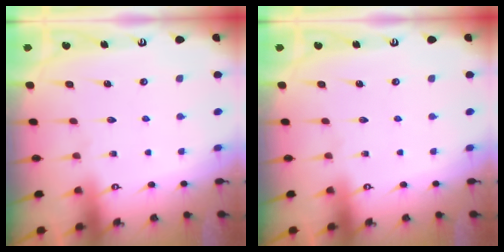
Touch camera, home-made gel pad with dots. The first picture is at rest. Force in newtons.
{"total": 0.0}